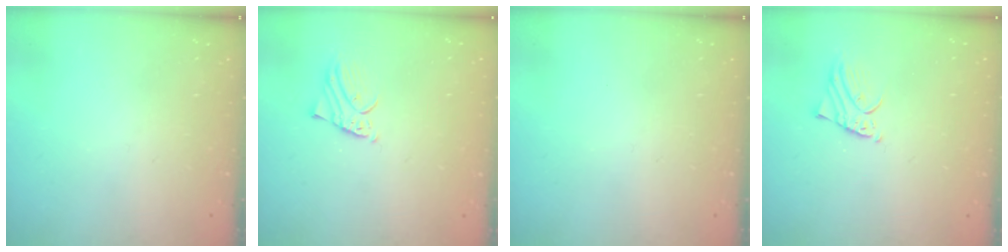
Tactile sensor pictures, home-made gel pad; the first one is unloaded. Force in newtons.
{"total": 1.8, "press": 1.8, "slide": 0.4}
{"total": 0.0}
{"total": 1.9, "press": 1.9, "slide": 0.3}